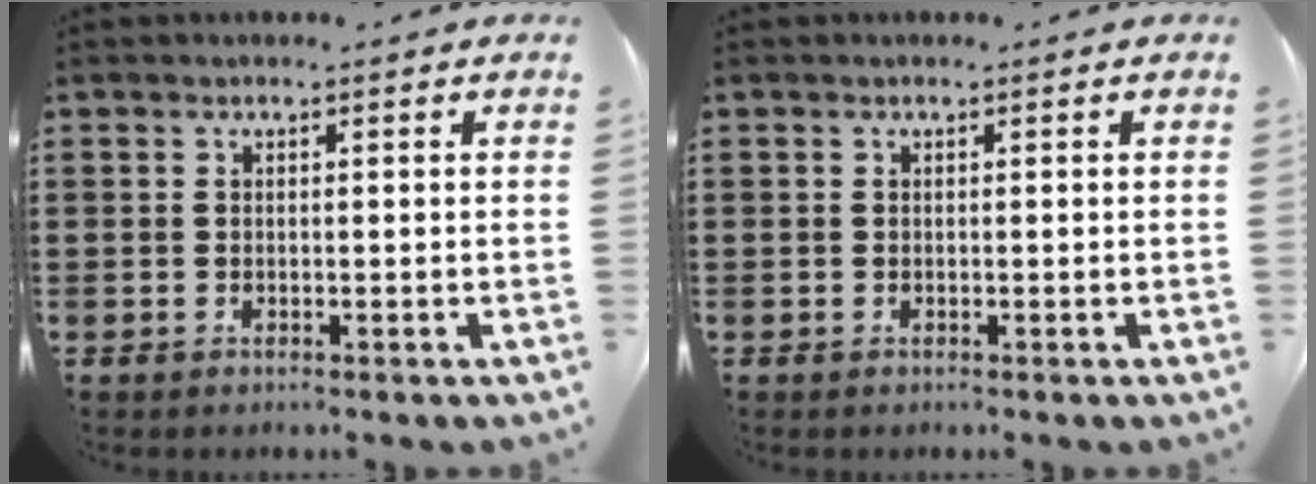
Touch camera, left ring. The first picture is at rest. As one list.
[{"total": 0.0}]